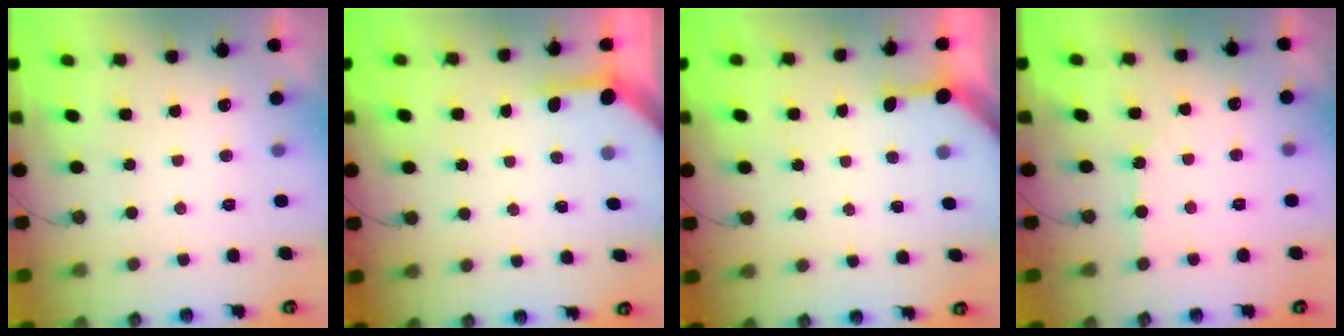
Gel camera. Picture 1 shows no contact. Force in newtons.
{"total": 3.8, "press": 3.8, "slide": 0.3}
{"total": 3.5, "press": 3.4, "slide": 0.4}
{"total": 2.1, "press": 2.1, "slide": 0.4}